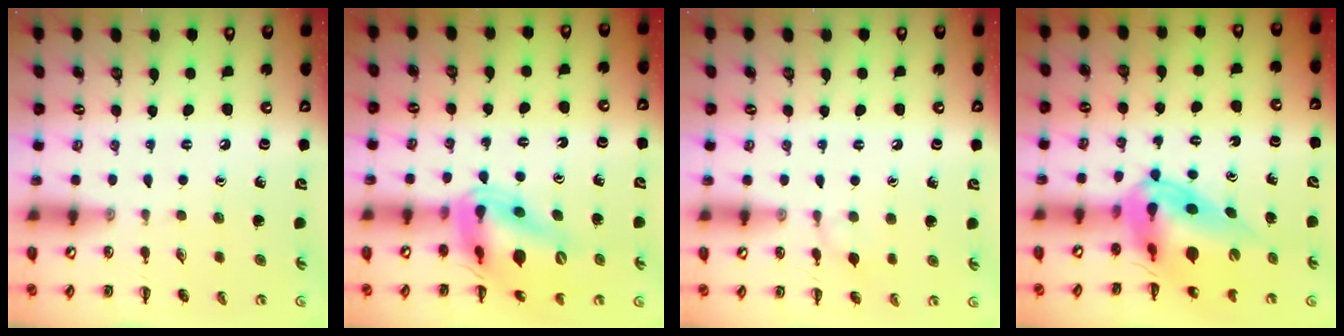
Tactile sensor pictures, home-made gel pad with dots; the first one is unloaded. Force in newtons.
{"total": 15.6, "press": 14.9, "slide": 4.5}
{"total": 5.5, "press": 5.1, "slide": 2.0}
{"total": 15.2, "press": 14.5, "slide": 4.7}